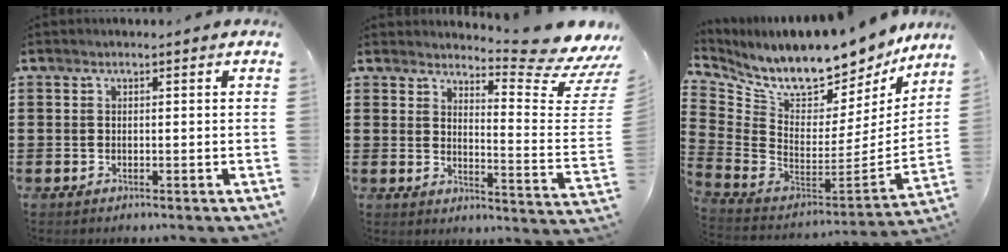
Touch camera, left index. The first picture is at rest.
{"total": 7.1, "force": [6.4, 0.0, 2.9], "torque": [-0.055, -0.065, 0.104]}
{"total": 10.0, "force": [9.0, 1.9, 3.8], "torque": [-0.099, -0.093, 0.149]}